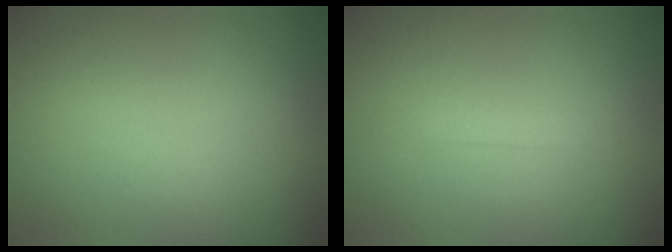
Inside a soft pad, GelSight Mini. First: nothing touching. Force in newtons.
{"total": 0.9, "press": 0.9, "slide": 0.0}